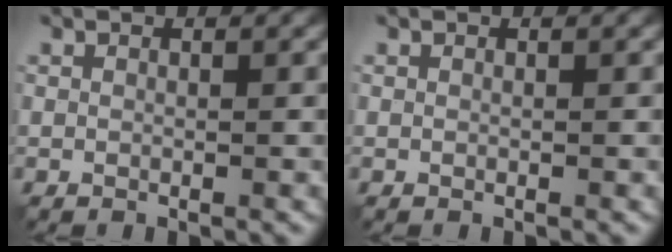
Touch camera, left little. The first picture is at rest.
{"total": 0.0}